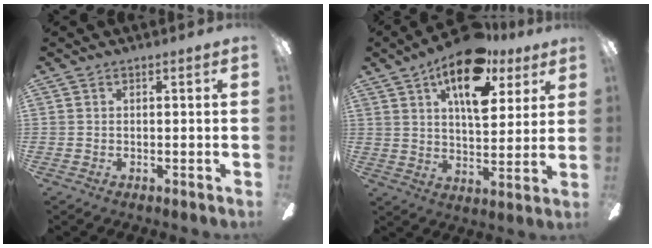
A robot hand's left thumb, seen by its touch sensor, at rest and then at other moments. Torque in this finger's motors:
{"motor_torque": [0.84, 0.73, 1.48, -1.29, 0.23]}